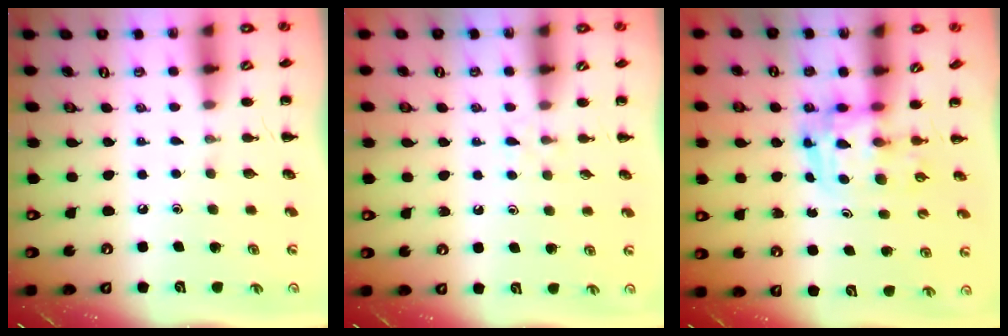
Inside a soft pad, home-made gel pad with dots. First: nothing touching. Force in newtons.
{"total": 2.9, "press": 2.6, "slide": 1.3}
{"total": 3.6, "press": 3.5, "slide": 0.6}